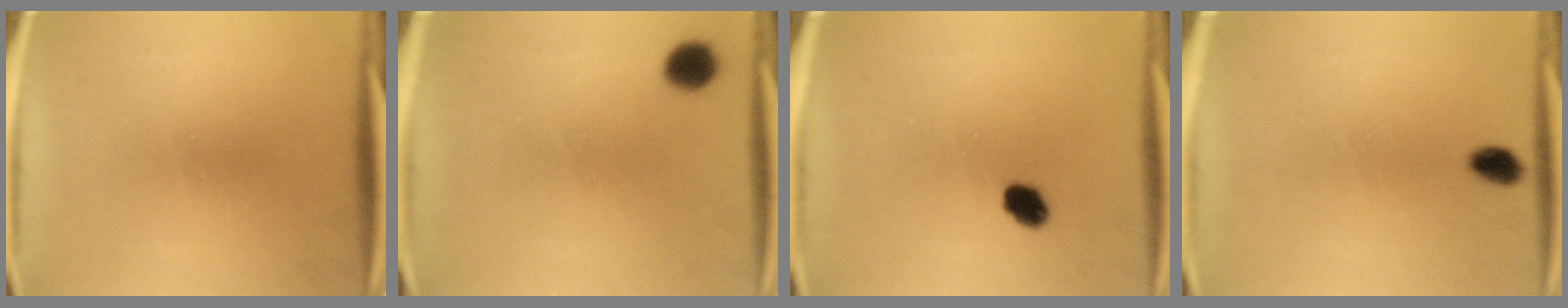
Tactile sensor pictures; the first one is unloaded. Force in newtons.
{"total": 6.0}
{"total": 4.0}
{"total": 2.7}